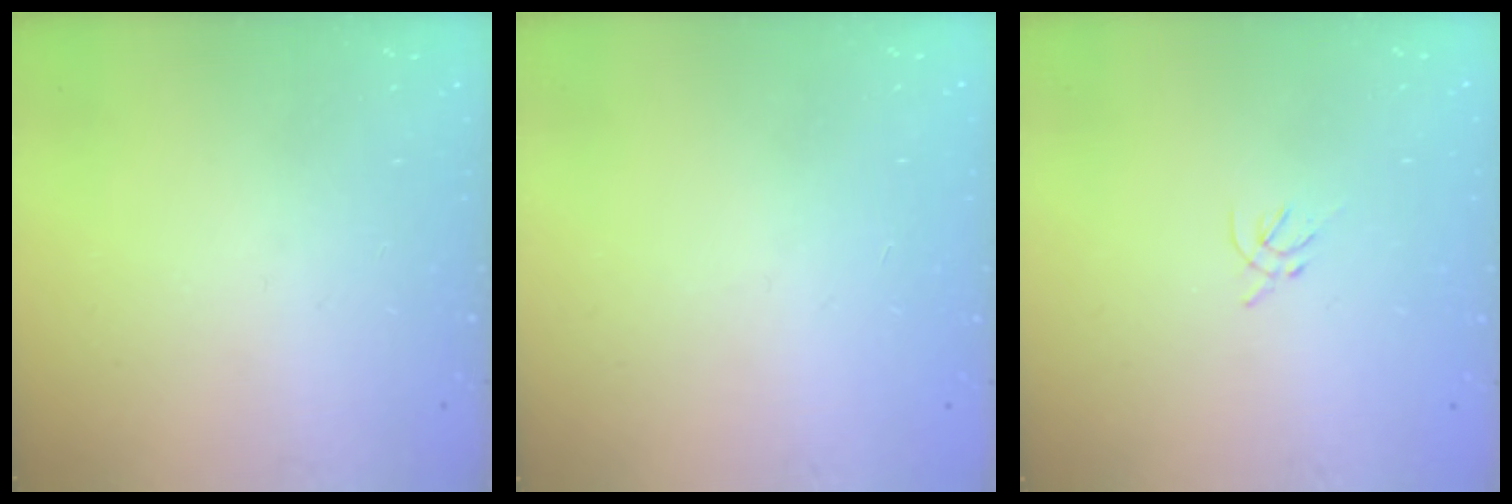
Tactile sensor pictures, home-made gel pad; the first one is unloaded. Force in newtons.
{"total": 1.0, "press": 0.9, "slide": 0.3}
{"total": 1.7, "press": 1.6, "slide": 0.6}